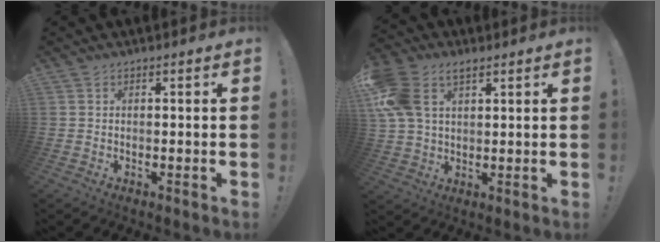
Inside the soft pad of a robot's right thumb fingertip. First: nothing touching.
{"total": 10.9, "force": [5.1, 6.8, 6.7], "torque": [-0.133, -0.009, 0.102]}